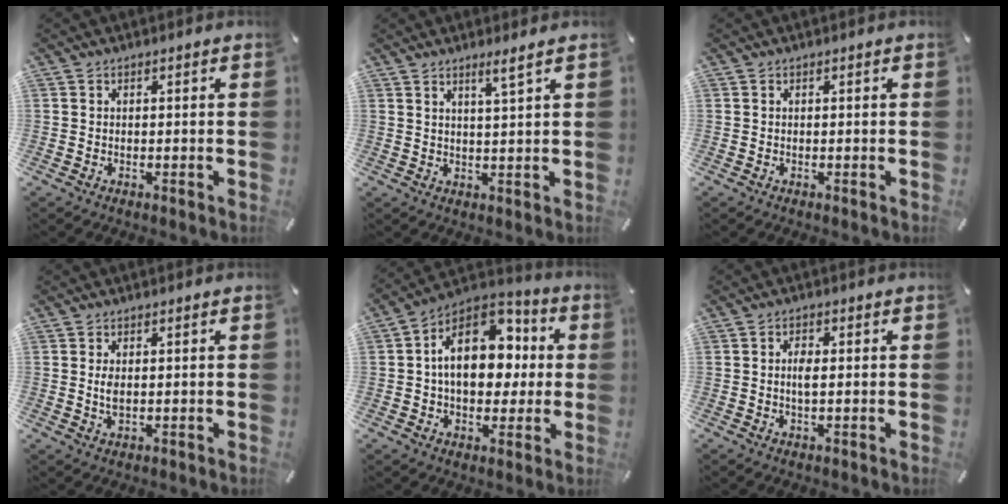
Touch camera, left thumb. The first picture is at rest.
{"total": 3.8, "force": [2.7, -0.5, 2.5], "torque": [-0.055, -0.008, 0.046]}
{"total": 0.0}
{"total": 2.3, "force": [0.3, 1.1, 2.0], "torque": [-0.052, -0.001, 0.002]}
{"total": 17.7, "force": [2.6, 12.3, 12.5], "torque": [-0.198, -0.005, 0.046]}
{"total": 2.9, "force": [0.1, 1.1, 2.7], "torque": [-0.054, 0.002, 0.000]}